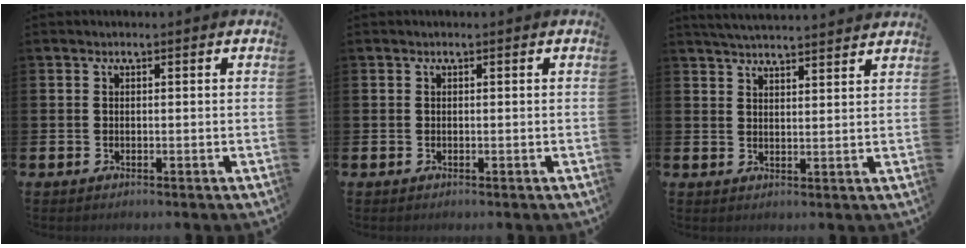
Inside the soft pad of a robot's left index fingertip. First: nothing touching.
{"total": 0.0}
{"total": 4.1, "force": [4.1, -0.3, 0.3], "torque": [-0.022, -0.020, 0.076]}